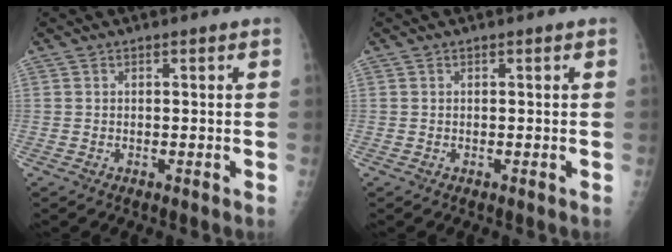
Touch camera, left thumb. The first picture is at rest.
{"total": 0.0}